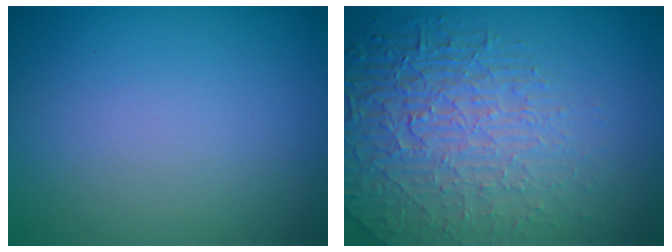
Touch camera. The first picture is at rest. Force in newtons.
{"total": 5.3, "press": 4.7, "slide": 2.5}